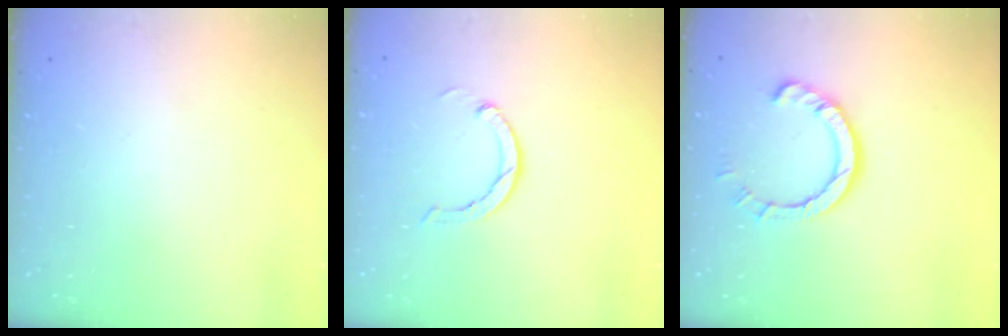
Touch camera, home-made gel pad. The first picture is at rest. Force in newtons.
{"total": 3.0, "press": 3.0, "slide": 0.1}
{"total": 7.5, "press": 7.4, "slide": 0.9}